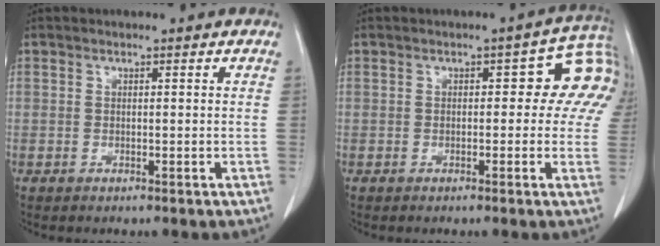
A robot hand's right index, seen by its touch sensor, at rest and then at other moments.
{"total": 7.3, "force": [1.1, 3.6, 6.3], "torque": [-0.058, 0.034, 0.006]}